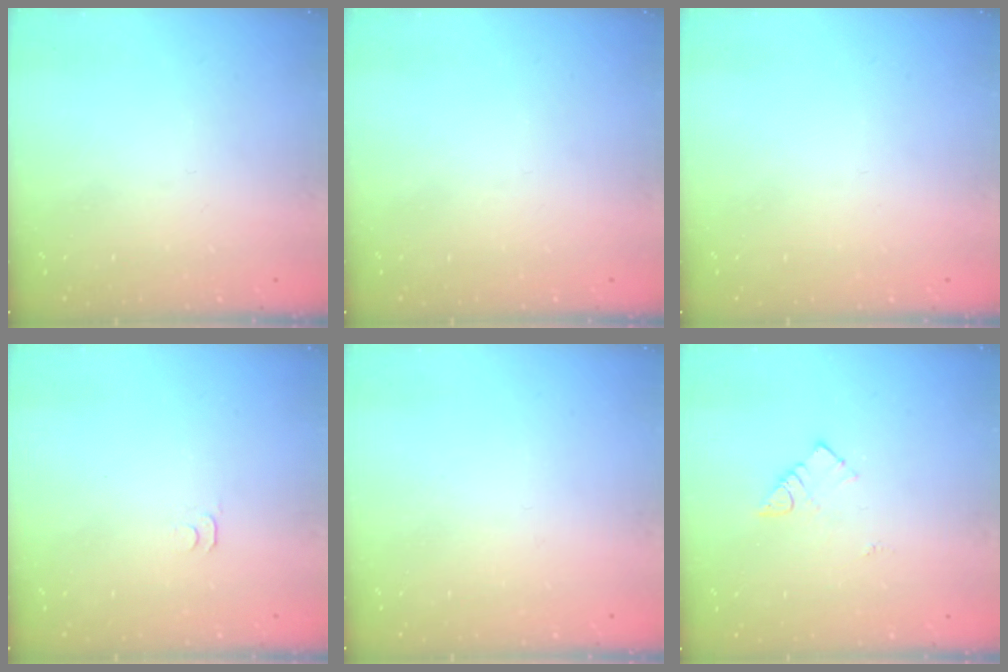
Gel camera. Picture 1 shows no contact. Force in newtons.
{"total": 0.0}
{"total": 0.0}
{"total": 2.8, "press": 2.7, "slide": 0.5}
{"total": 2.8, "press": 2.8, "slide": 0.4}
{"total": 5.2, "press": 5.2, "slide": 0.2}